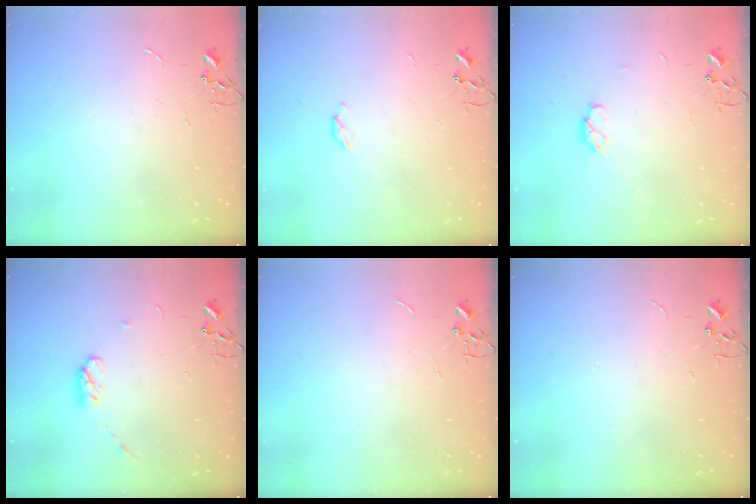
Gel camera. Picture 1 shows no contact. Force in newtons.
{"total": 2.8, "press": 2.7, "slide": 0.5}
{"total": 5.2, "press": 5.2, "slide": 0.8}
{"total": 6.3, "press": 6.2, "slide": 0.9}
{"total": 0.0}
{"total": 0.0}